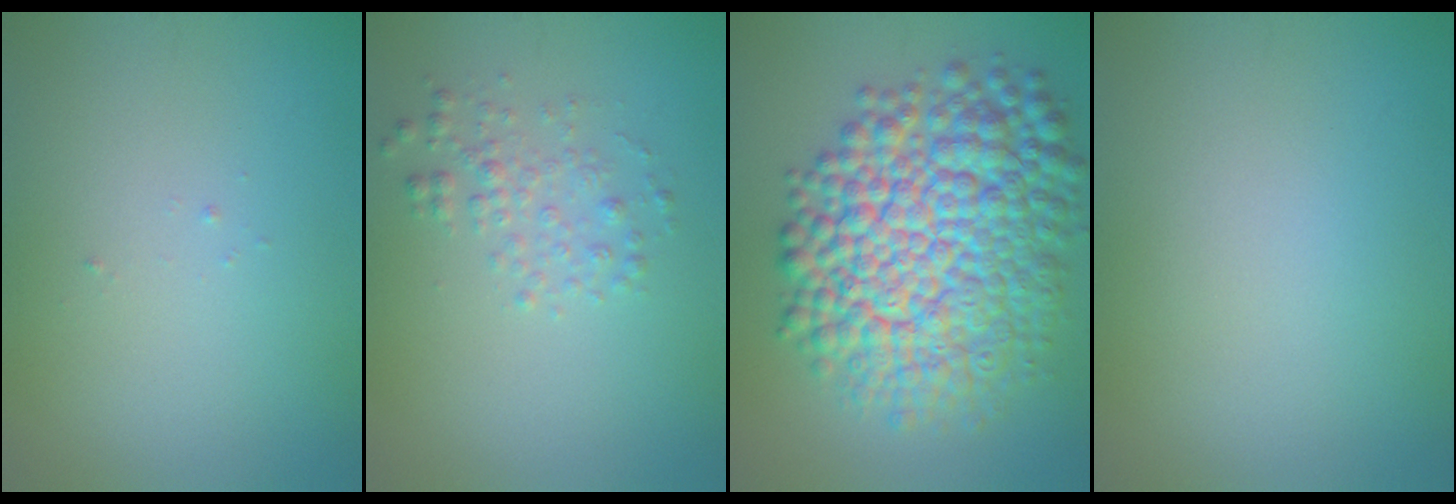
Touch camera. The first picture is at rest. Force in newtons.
{"total": 2.0, "press": 2.0, "slide": 0.0}
{"total": 13.2, "press": 13.2, "slide": 0.2}
{"total": 0.0}